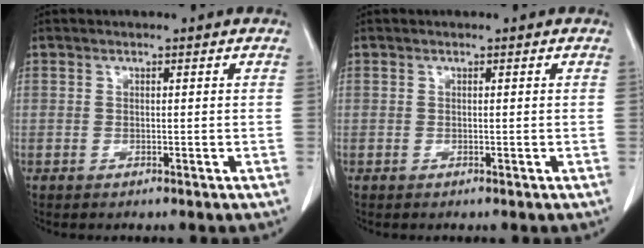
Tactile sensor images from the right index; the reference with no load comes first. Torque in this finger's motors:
{"motor_torque": [0.00, 0.00, 0.00, 0.00]}